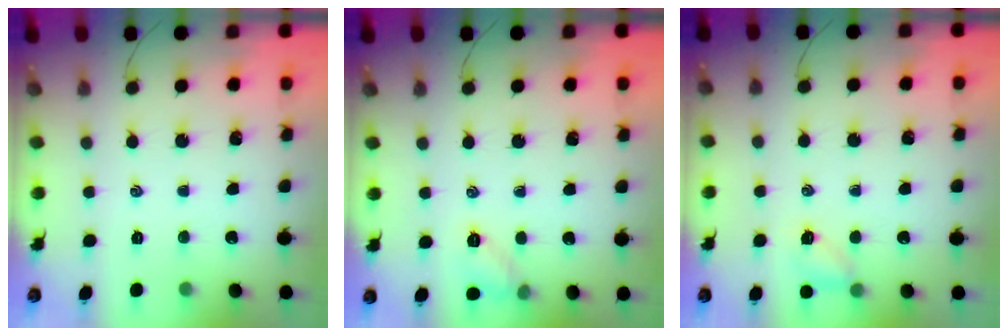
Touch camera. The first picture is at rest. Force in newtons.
{"total": 6.4, "press": 6.2, "slide": 1.5}
{"total": 5.2, "press": 5.0, "slide": 1.6}